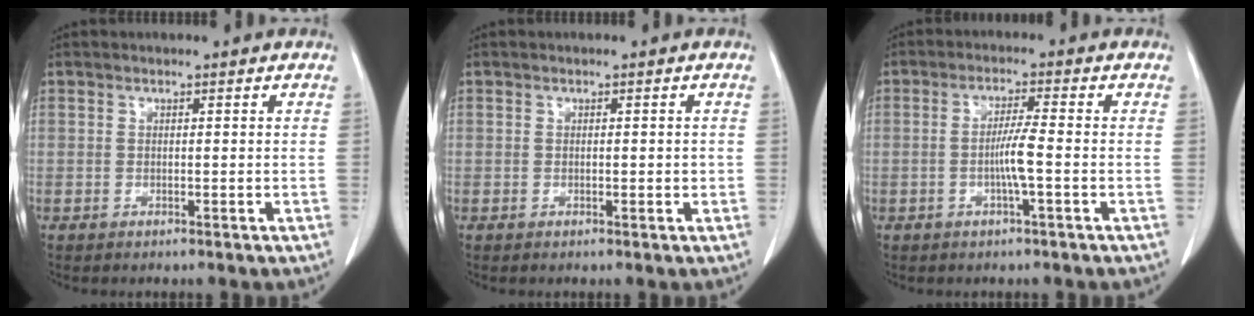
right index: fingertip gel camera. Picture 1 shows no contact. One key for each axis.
{"total": 0.9, "fx": 0.0, "fy": 0.4, "fz": 0.8, "tx": -0.010, "ty": 0.002, "tz": 0.003}
{"total": 4.0, "fx": -0.9, "fy": -0.4, "fz": 3.9, "tx": -0.077, "ty": 0.002, "tz": -0.017}